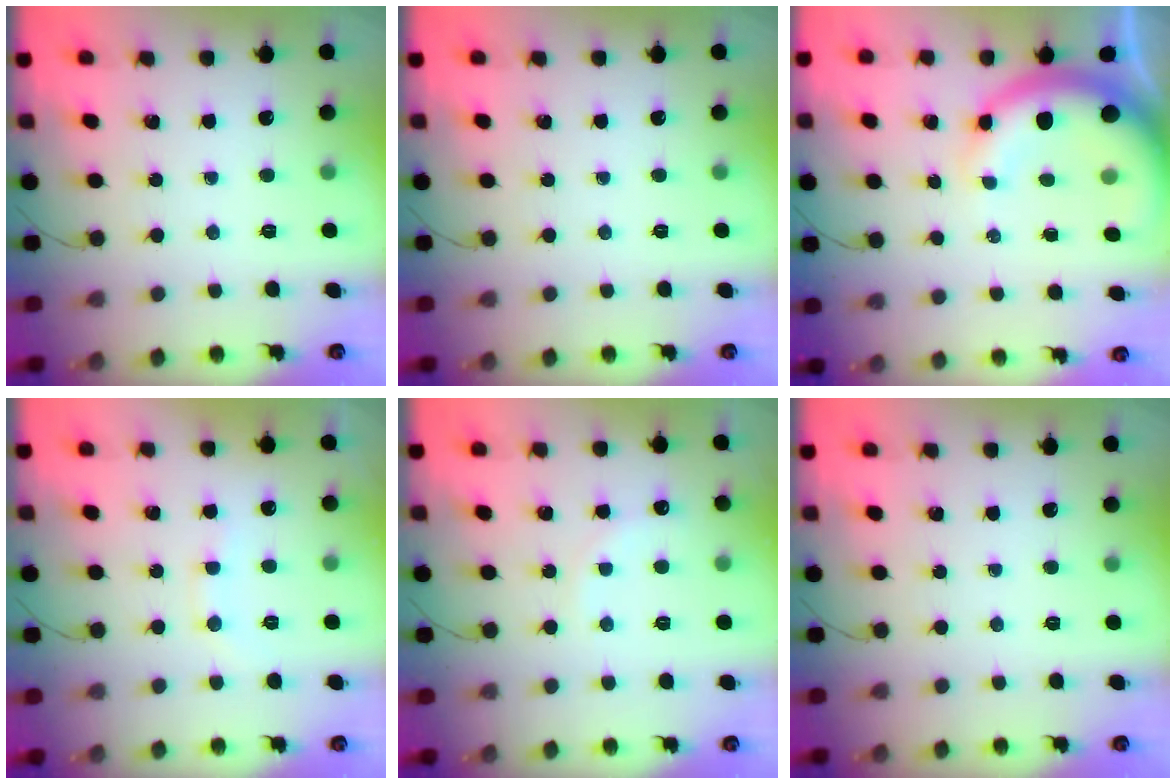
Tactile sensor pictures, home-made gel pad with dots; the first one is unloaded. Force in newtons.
{"total": 0.0}
{"total": 11.4, "press": 11.1, "slide": 2.6}
{"total": 7.2, "press": 7.1, "slide": 1.2}
{"total": 6.1, "press": 5.9, "slide": 1.4}
{"total": 0.0}